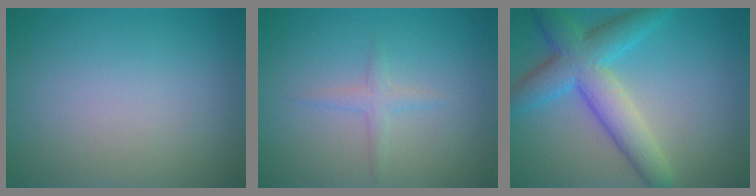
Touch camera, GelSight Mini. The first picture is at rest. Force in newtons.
{"total": 1.3, "press": 1.3, "slide": 0.0}
{"total": 6.8, "press": 6.8, "slide": 0.1}